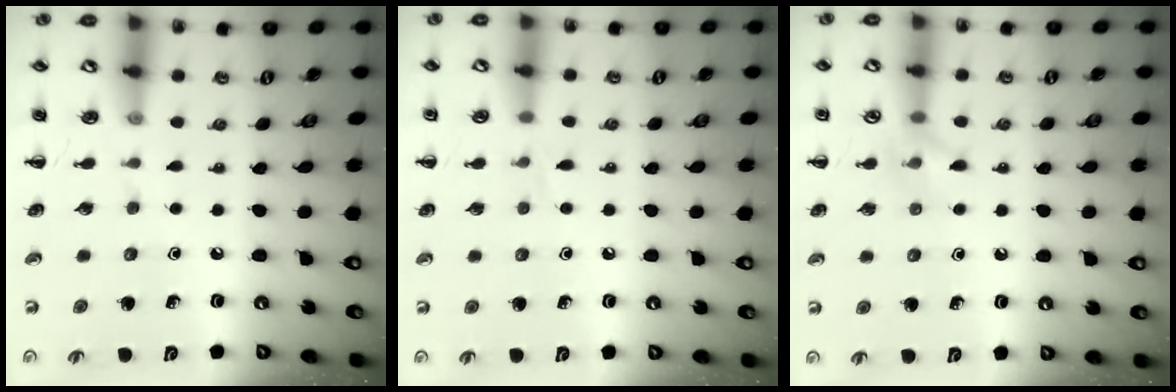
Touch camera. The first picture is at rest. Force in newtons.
{"total": 2.7, "press": 2.5, "slide": 1.0}
{"total": 7.9, "press": 7.7, "slide": 1.6}